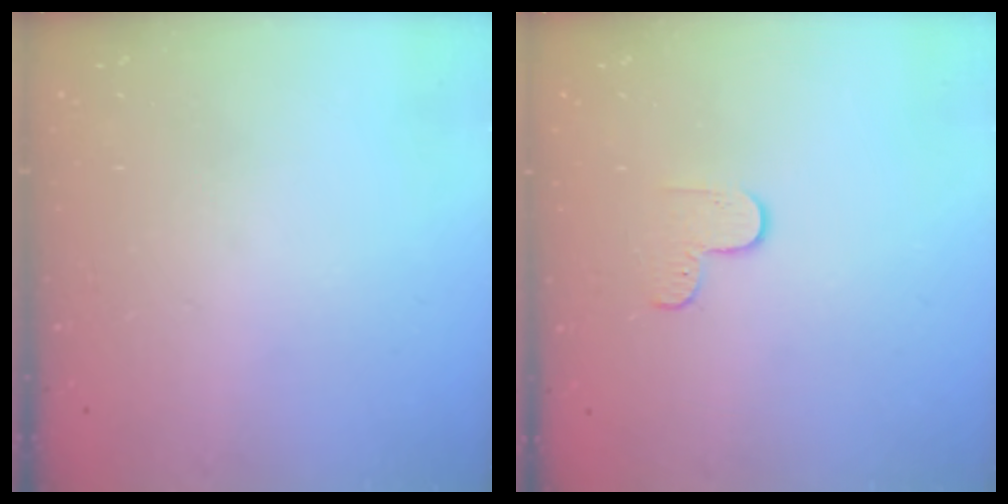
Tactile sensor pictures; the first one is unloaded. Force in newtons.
{"total": 4.0, "press": 4.0, "slide": 0.3}